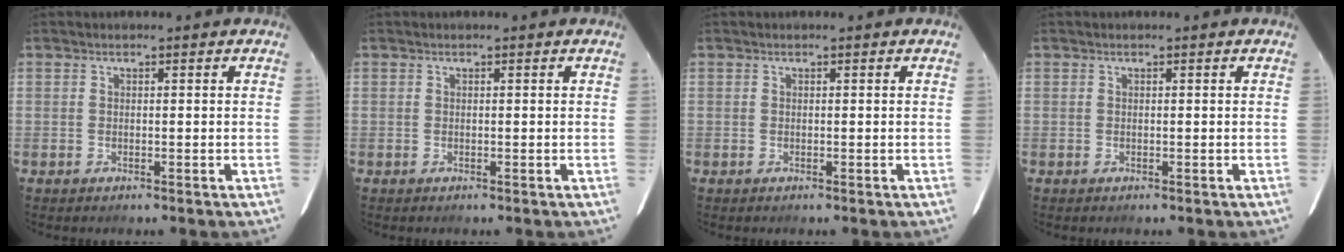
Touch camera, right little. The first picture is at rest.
{"total": 0.0}
{"total": 0.0}
{"total": 0.0}